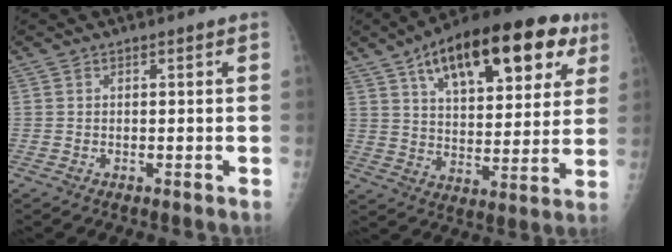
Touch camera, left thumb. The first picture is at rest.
{"total": 25.1, "force": [12.5, 11.2, 18.7], "torque": [-0.248, -0.006, 0.188]}